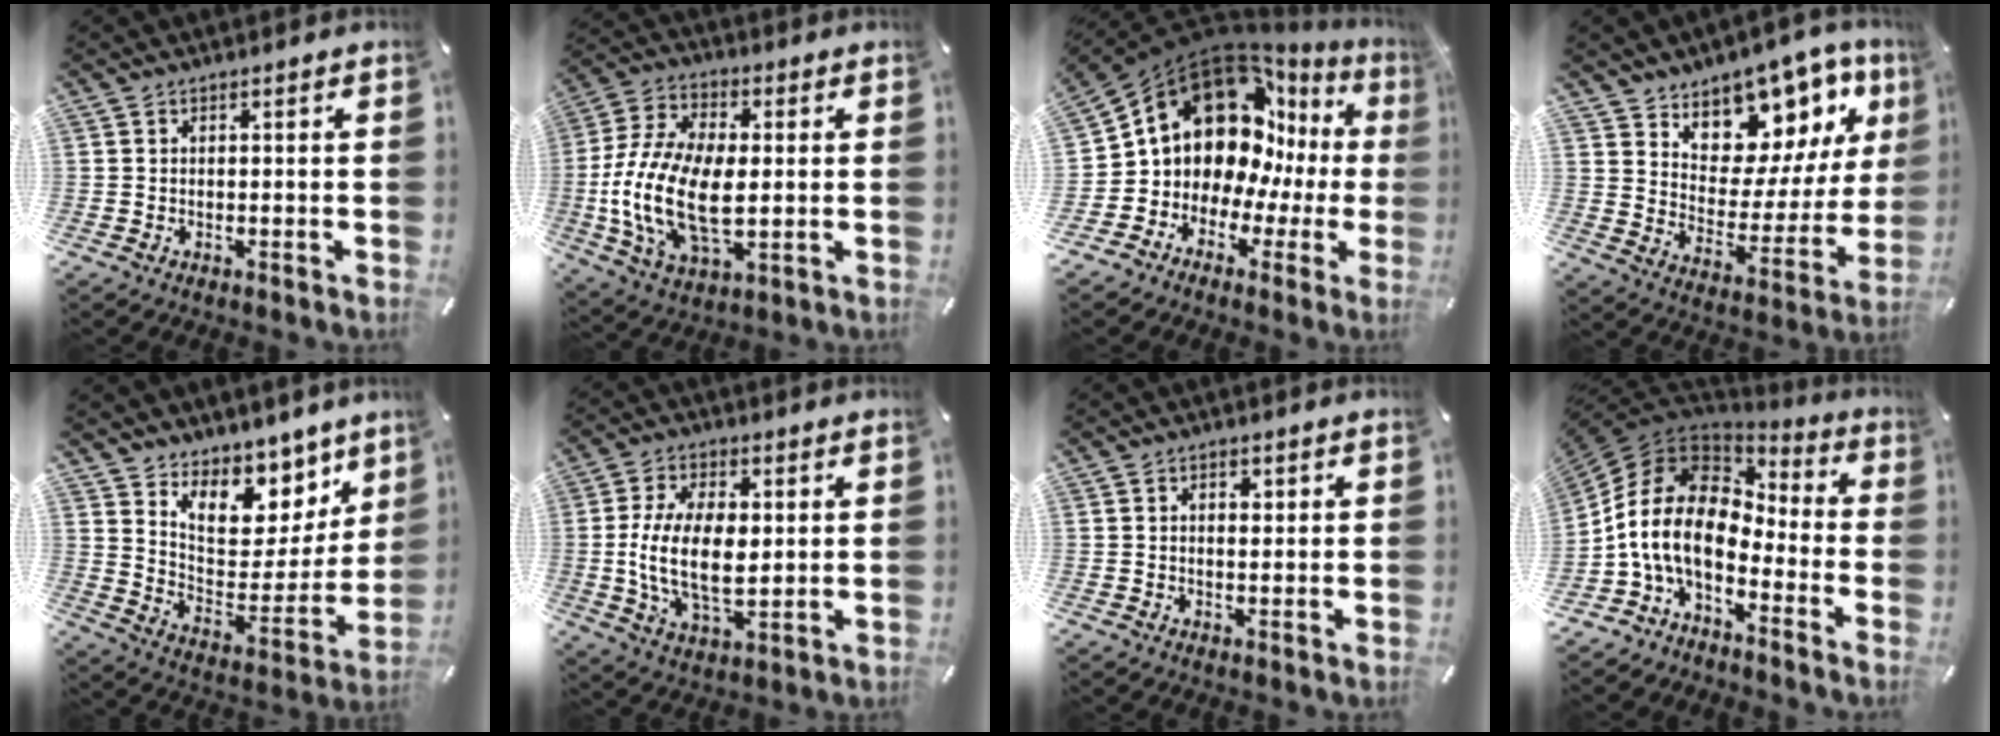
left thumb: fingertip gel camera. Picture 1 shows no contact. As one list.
[{"total": 18.7, "force": [-1.6, 10.9, 15.1], "torque": [-0.335, -0.007, -0.029]}, {"total": 15.5, "force": [6.5, 11.8, 7.7], "torque": [-0.132, -0.073, 0.115]}, {"total": 11.7, "force": [8.3, 7.7, 2.7], "torque": [-0.034, -0.091, 0.146]}, {"total": 12.9, "force": [9.9, 7.6, 3.3], "torque": [-0.046, -0.100, 0.180]}, {"total": 13.8, "force": [0.9, 7.8, 11.4], "torque": [-0.240, -0.002, 0.014]}, {"total": 2.2, "force": [0.3, 1.5, 1.6], "torque": [-0.019, 0.001, 0.000]}, {"total": 13.6, "force": [-3.5, 8.5, 10.0], "torque": [-0.228, 0.008, -0.074]}]